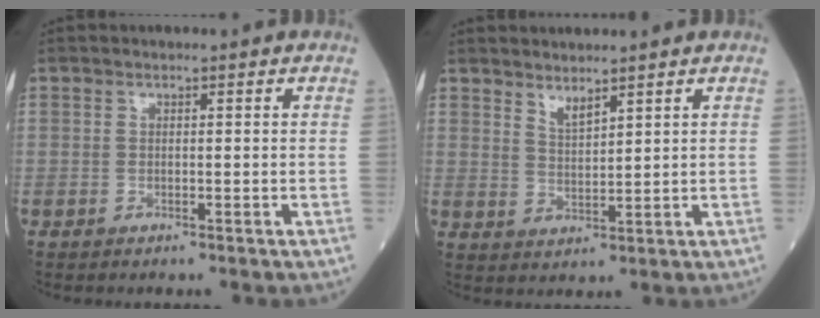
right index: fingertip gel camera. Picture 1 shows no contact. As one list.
[{"total": 2.7, "force": [2.3, 0.3, 1.4], "torque": [-0.029, -0.013, 0.051]}]